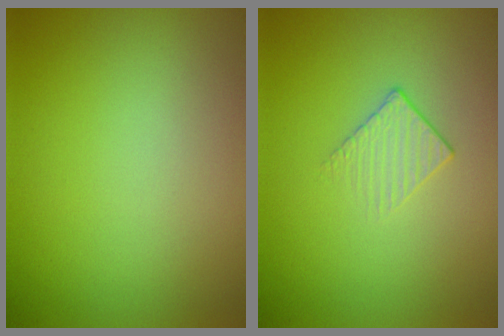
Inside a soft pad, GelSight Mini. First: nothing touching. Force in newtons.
{"total": 1.3, "press": 0.7, "slide": 1.1}